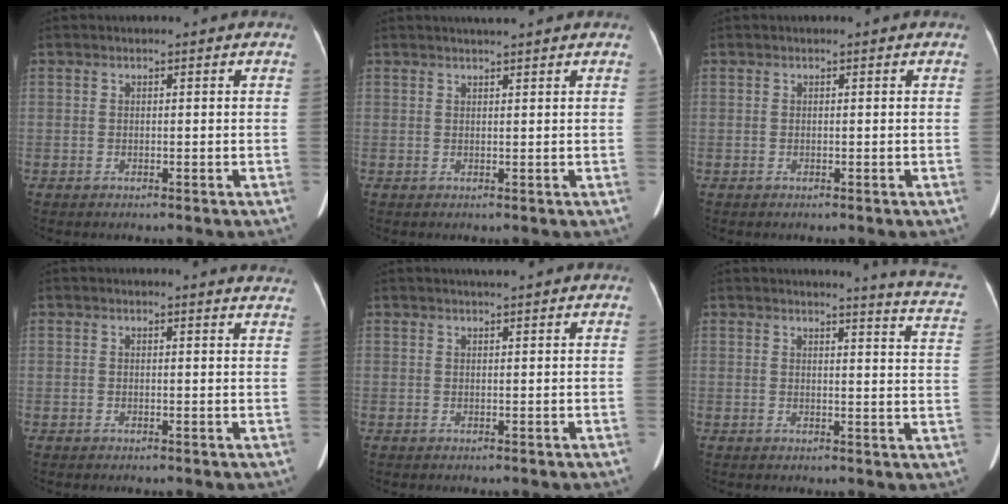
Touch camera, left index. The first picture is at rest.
{"total": 3.1, "force": [2.8, -0.1, 1.4], "torque": [-0.019, 0.019, 0.041]}
{"total": 0.0}
{"total": 6.8, "force": [6.7, 0.3, 1.3], "torque": [-0.005, -0.015, 0.046]}
{"total": 2.4, "force": [2.2, -0.1, 1.0], "torque": [-0.013, 0.015, 0.035]}
{"total": 9.6, "force": [8.8, -0.5, 3.8], "torque": [-0.042, -0.057, 0.072]}